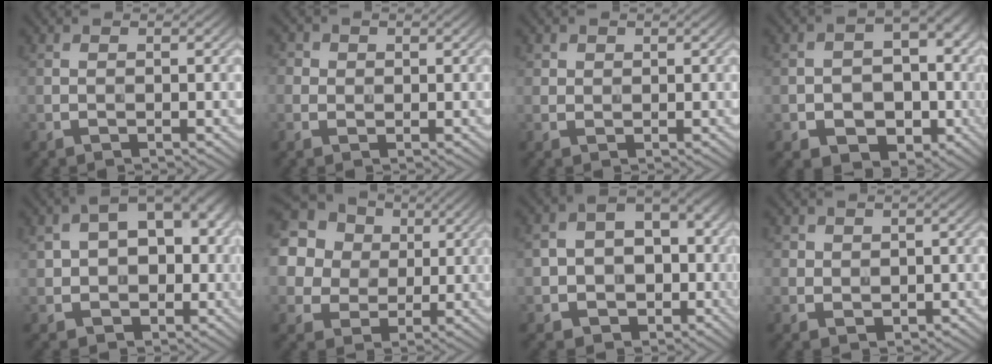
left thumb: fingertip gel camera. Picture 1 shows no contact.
{"total": 2.0, "force": [0.4, 1.9, 0.6], "torque": [-0.020, 0.004, 0.001]}
{"total": 1.4, "force": [0.7, 1.1, 0.3], "torque": [-0.004, -0.003, 0.014]}
{"total": 10.2, "force": [-3.1, 7.9, 5.6], "torque": [-0.064, -0.014, -0.057]}
{"total": 10.6, "force": [0.5, 7.8, 7.1], "torque": [-0.111, -0.002, 0.014]}
{"total": 22.9, "force": [8.3, 19.5, 8.7], "torque": [-0.291, 0.041, 0.130]}
{"total": 9.0, "force": [-2.2, 7.3, 4.6], "torque": [-0.080, -0.018, -0.050]}
{"total": 2.3, "force": [0.5, 2.1, 0.7], "torque": [-0.018, -0.004, 0.011]}